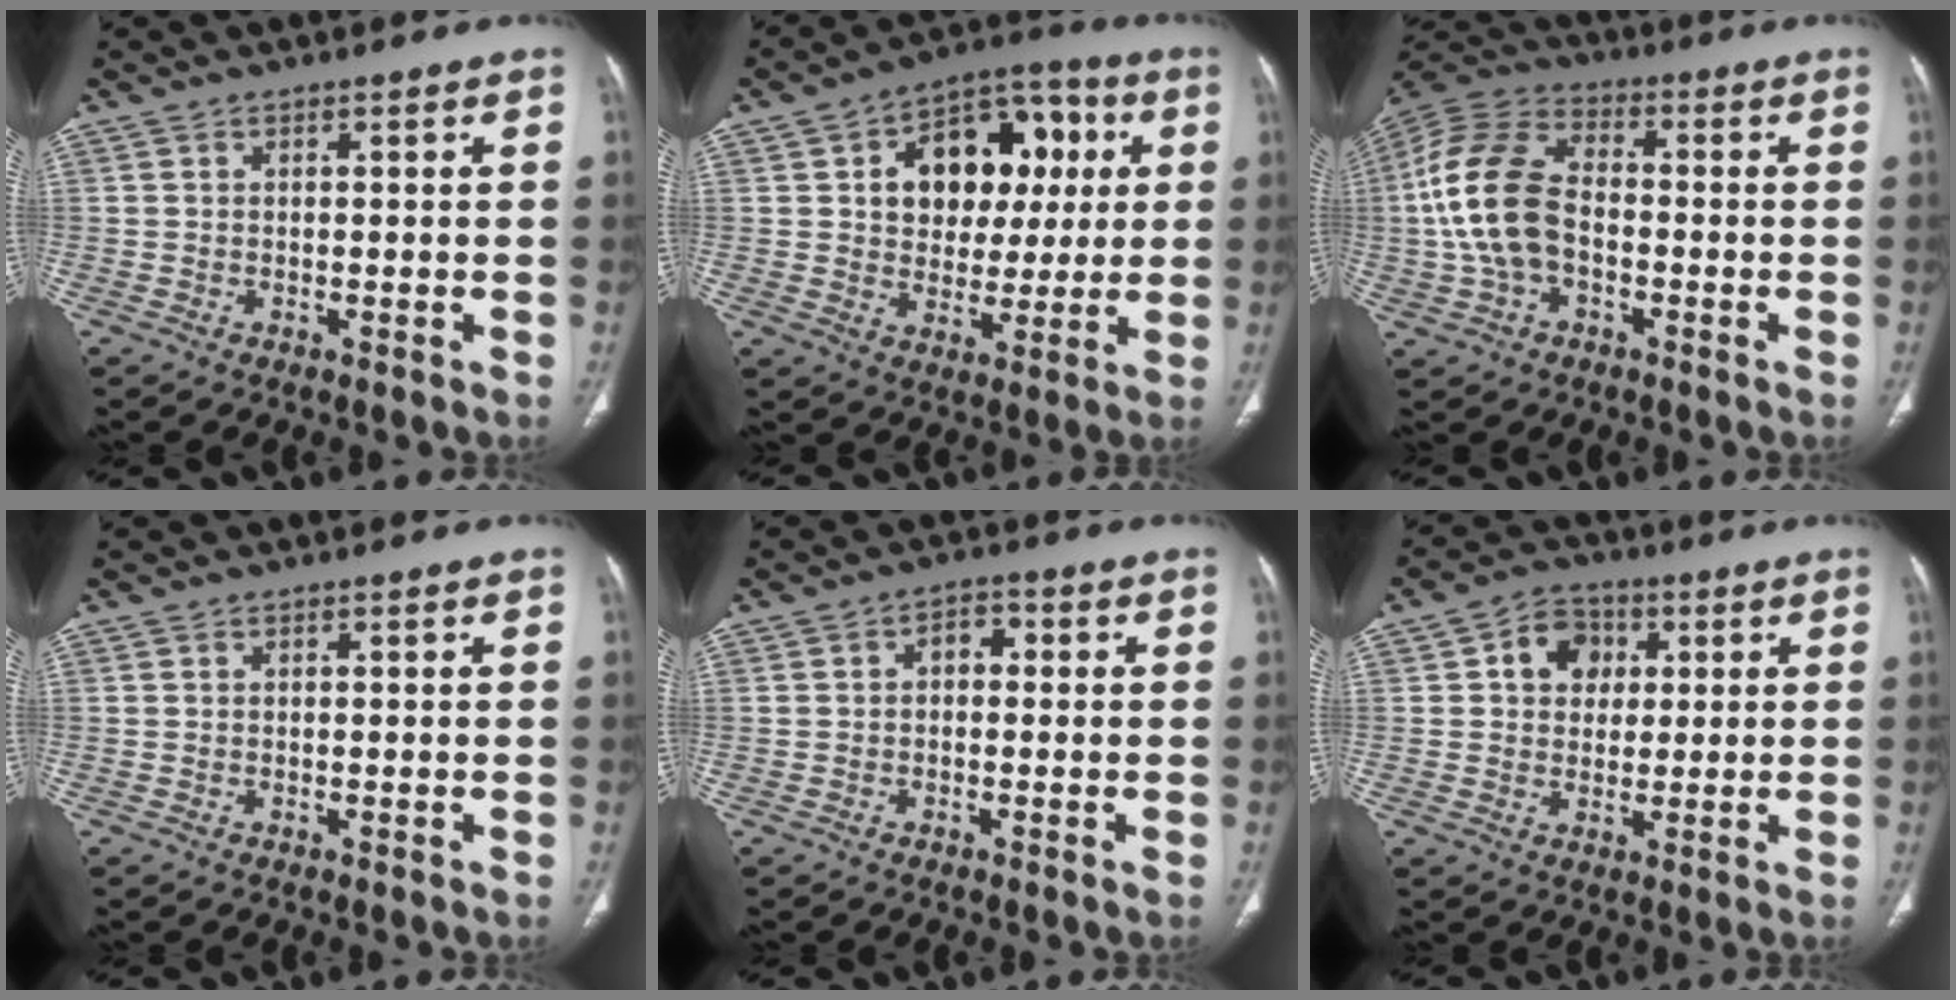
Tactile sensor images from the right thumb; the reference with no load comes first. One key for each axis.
{"total": 16.8, "fx": 3.8, "fy": 11.8, "fz": 11.3, "tx": -0.110, "ty": 0.017, "tz": 0.058}
{"total": 15.0, "fx": -1.4, "fy": 9.6, "fz": 11.5, "tx": -0.240, "ty": 0.035, "tz": -0.031}
{"total": 0.0}
{"total": 3.1, "fx": 0.1, "fy": 2.1, "fz": 2.2, "tx": -0.022, "ty": 0.012, "tz": -0.007}
{"total": 7.7, "fx": 2.0, "fy": 6.3, "fz": 3.9, "tx": -0.027, "ty": 0.004, "tz": 0.028}